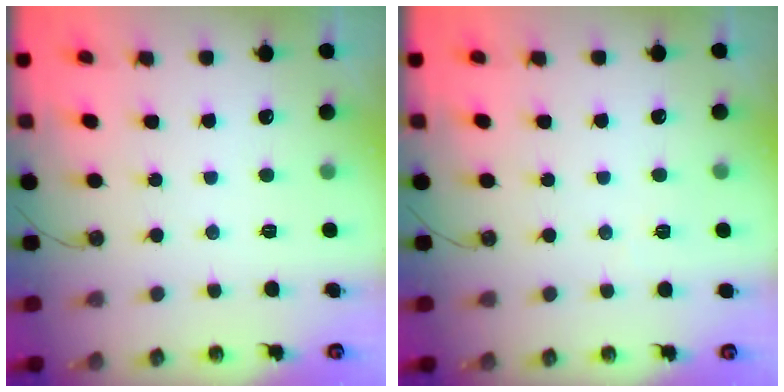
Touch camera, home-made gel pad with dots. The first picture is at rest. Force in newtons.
{"total": 2.7, "press": 2.5, "slide": 1.1}